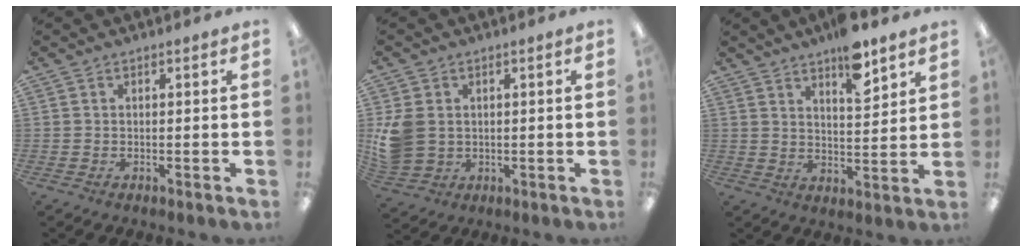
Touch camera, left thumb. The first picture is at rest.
{"total": 8.1, "force": [1.1, 6.8, 4.3], "torque": [-0.103, 0.010, 0.026]}
{"total": 9.7, "force": [7.4, 3.2, 5.3], "torque": [-0.067, -0.046, 0.124]}